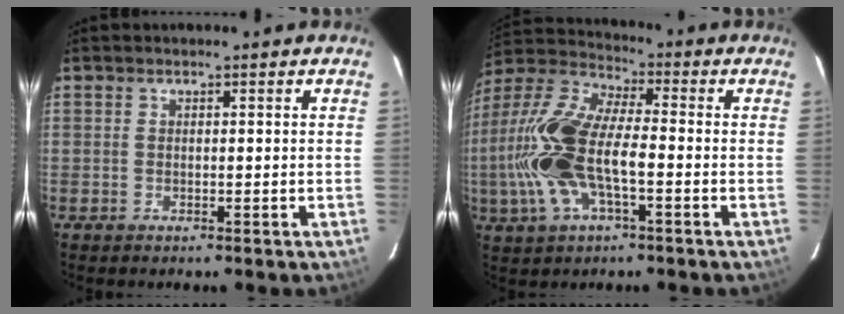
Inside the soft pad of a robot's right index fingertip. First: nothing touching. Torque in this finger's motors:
{"motor_torque": [1.28, -0.85, 1.05, 0.21]}